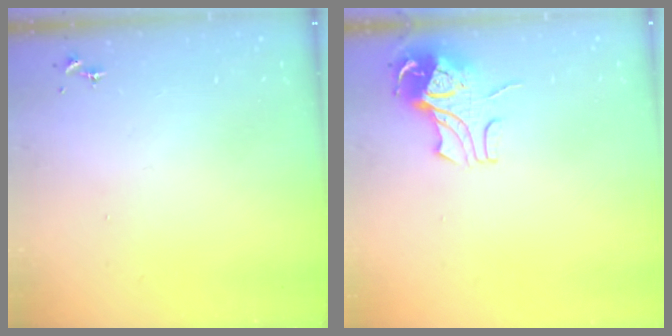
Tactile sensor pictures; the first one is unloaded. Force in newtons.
{"total": 8.9, "press": 8.9, "slide": 0.9}